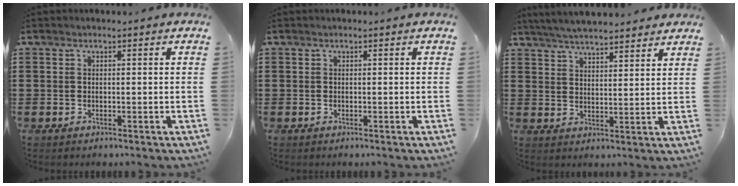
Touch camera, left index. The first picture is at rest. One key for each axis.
{"total": 0.0}
{"total": 5.1, "fx": 5.0, "fy": 0.2, "fz": 1.3, "tx": -0.041, "ty": -0.015, "tz": 0.090}